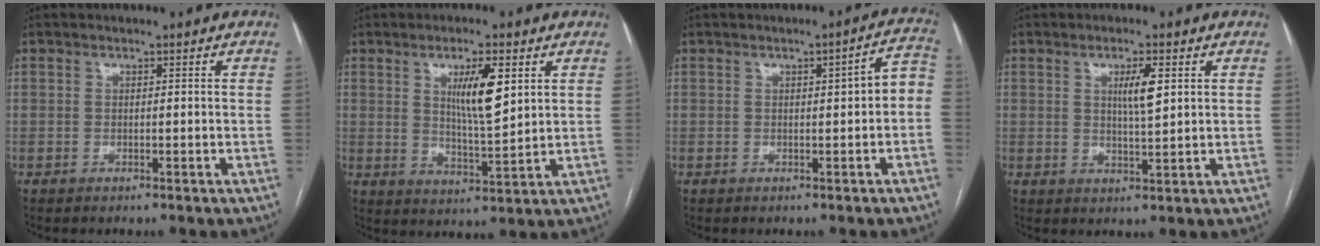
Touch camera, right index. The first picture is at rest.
{"total": 8.2, "force": [2.9, 1.4, 7.5], "torque": [-0.130, -0.006, 0.052]}
{"total": 4.7, "force": [-0.1, 0.8, 4.7], "torque": [-0.055, 0.020, -0.002]}
{"total": 4.5, "force": [1.5, 0.6, 4.2], "torque": [-0.074, -0.002, 0.025]}